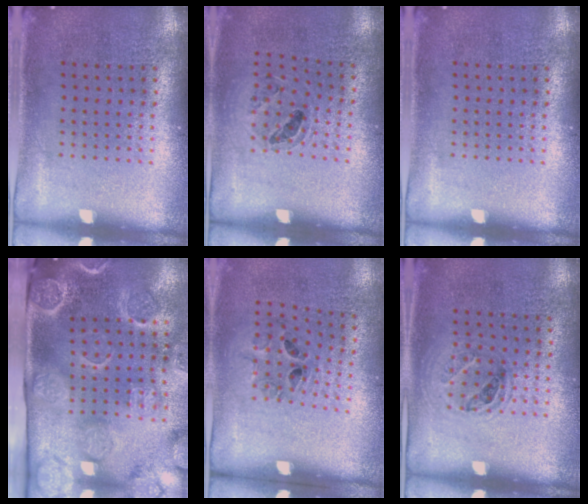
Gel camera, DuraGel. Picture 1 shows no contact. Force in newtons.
{"total": 0.9, "press": 0.9, "slide": 0.1}
{"total": 0.0}
{"total": 4.3, "press": 3.4, "slide": 2.7}
{"total": 1.3, "press": 0.7, "slide": 1.2}
{"total": 1.1, "press": 0.9, "slide": 0.6}